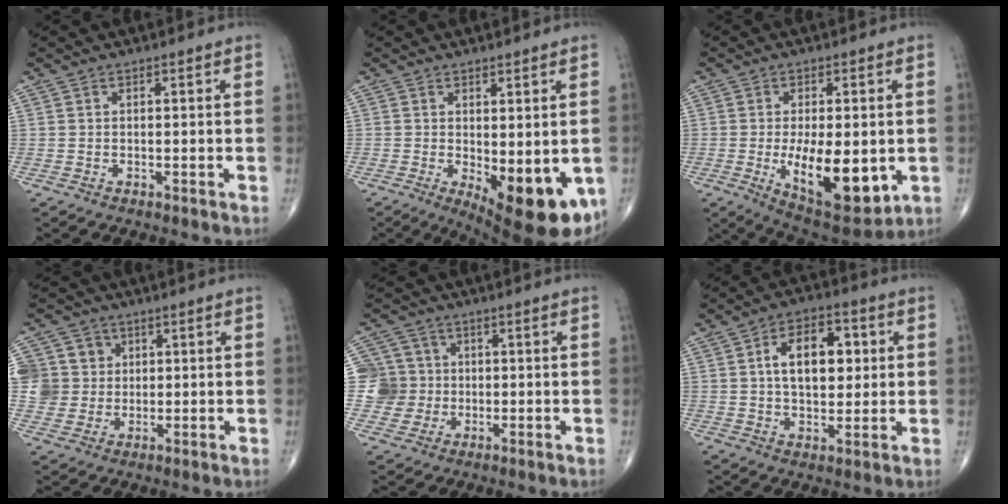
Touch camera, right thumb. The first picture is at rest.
{"total": 13.6, "force": [-3.6, 5.2, 12.1], "torque": [-0.146, -0.027, -0.033]}
{"total": 15.8, "force": [-2.7, 6.8, 14.0], "torque": [-0.200, -0.025, -0.025]}
{"total": 9.1, "force": [1.8, 8.7, 1.9], "torque": [-0.008, 0.010, 0.034]}
{"total": 7.9, "force": [0.1, 7.9, 0.5], "torque": [0.022, 0.015, -0.001]}
{"total": 12.5, "force": [2.4, 7.5, 9.8], "torque": [-0.124, 0.007, 0.036]}